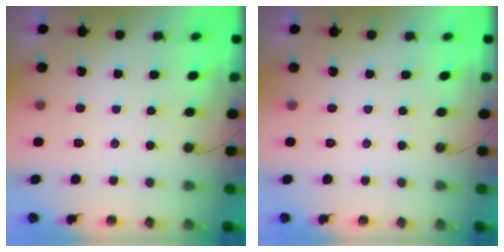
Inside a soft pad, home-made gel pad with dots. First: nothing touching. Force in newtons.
{"total": 0.0}